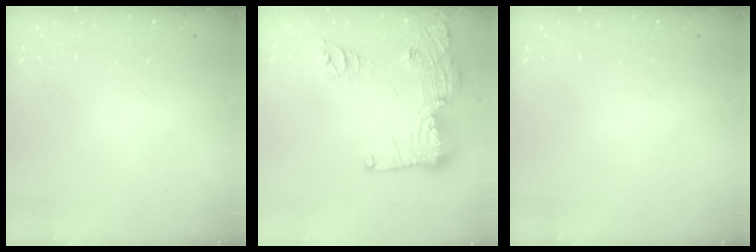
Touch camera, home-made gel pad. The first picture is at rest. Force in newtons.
{"total": 18.4, "press": 18.3, "slide": 1.7}
{"total": 0.0}